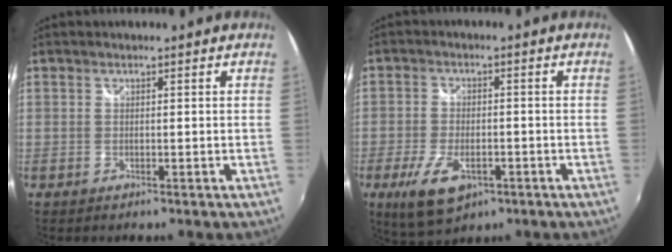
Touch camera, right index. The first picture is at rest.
{"total": 10.0, "force": [-4.8, 5.0, 7.2], "torque": [-0.161, -0.022, -0.080]}